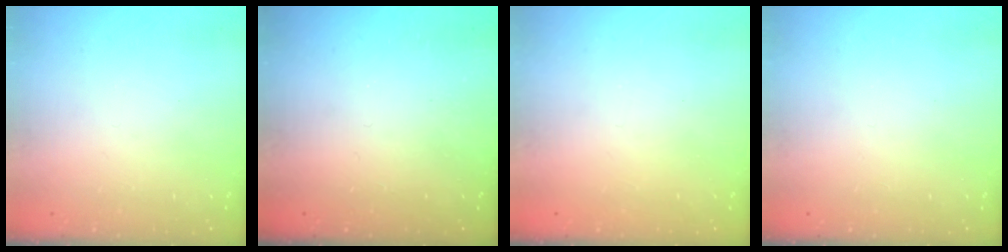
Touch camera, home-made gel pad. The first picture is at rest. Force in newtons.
{"total": 0.9, "press": 0.9, "slide": 0.3}
{"total": 1.5, "press": 1.3, "slide": 0.9}
{"total": 0.0}